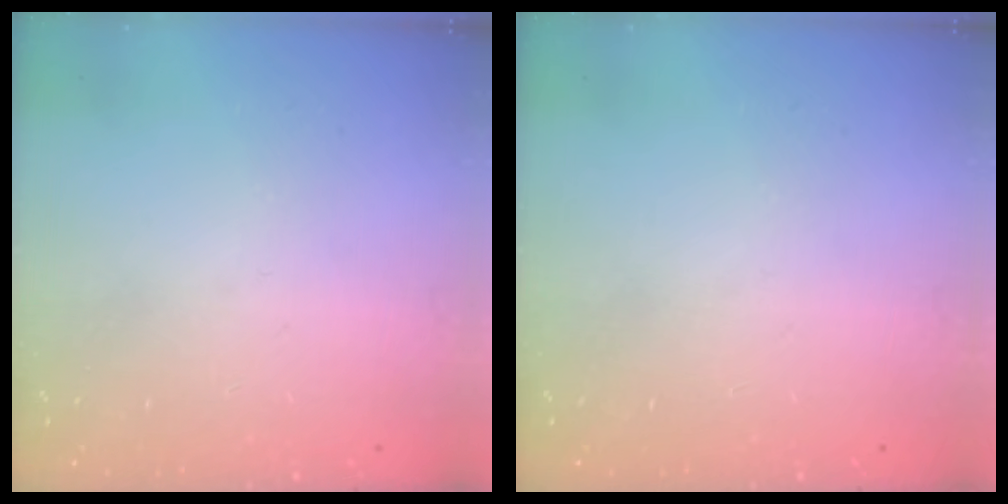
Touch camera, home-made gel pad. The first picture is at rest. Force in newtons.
{"total": 0.0}